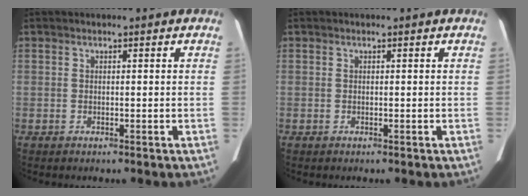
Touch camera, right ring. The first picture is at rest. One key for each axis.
{"total": 0.0}